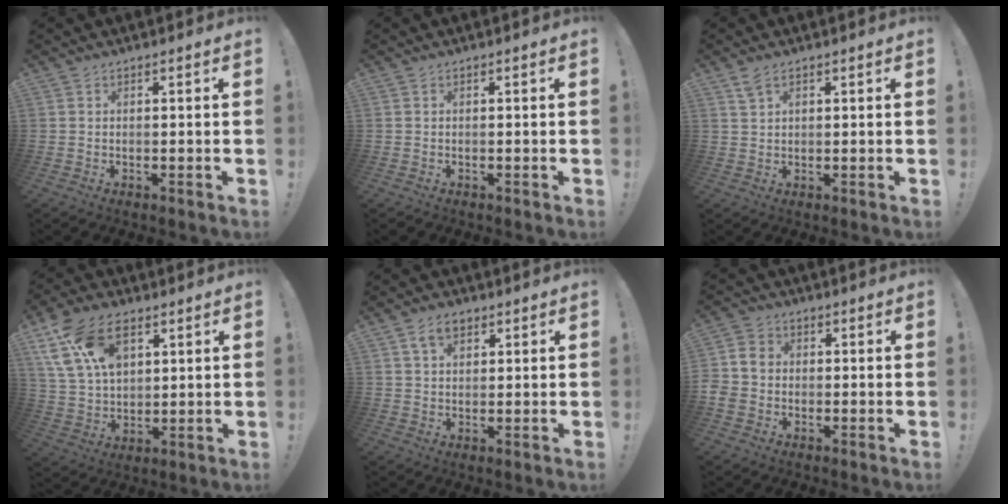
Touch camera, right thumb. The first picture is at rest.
{"total": 0.0}
{"total": 2.5, "force": [1.6, 1.4, 1.4], "torque": [-0.023, -0.003, 0.028]}
{"total": 17.0, "force": [8.0, 10.6, 10.6], "torque": [-0.202, -0.024, 0.152]}
{"total": 5.5, "force": [2.8, 3.5, 3.2], "torque": [-0.060, 0.000, 0.053]}
{"total": 5.5, "force": [-1.3, 4.8, 2.4], "torque": [-0.048, 0.022, -0.019]}